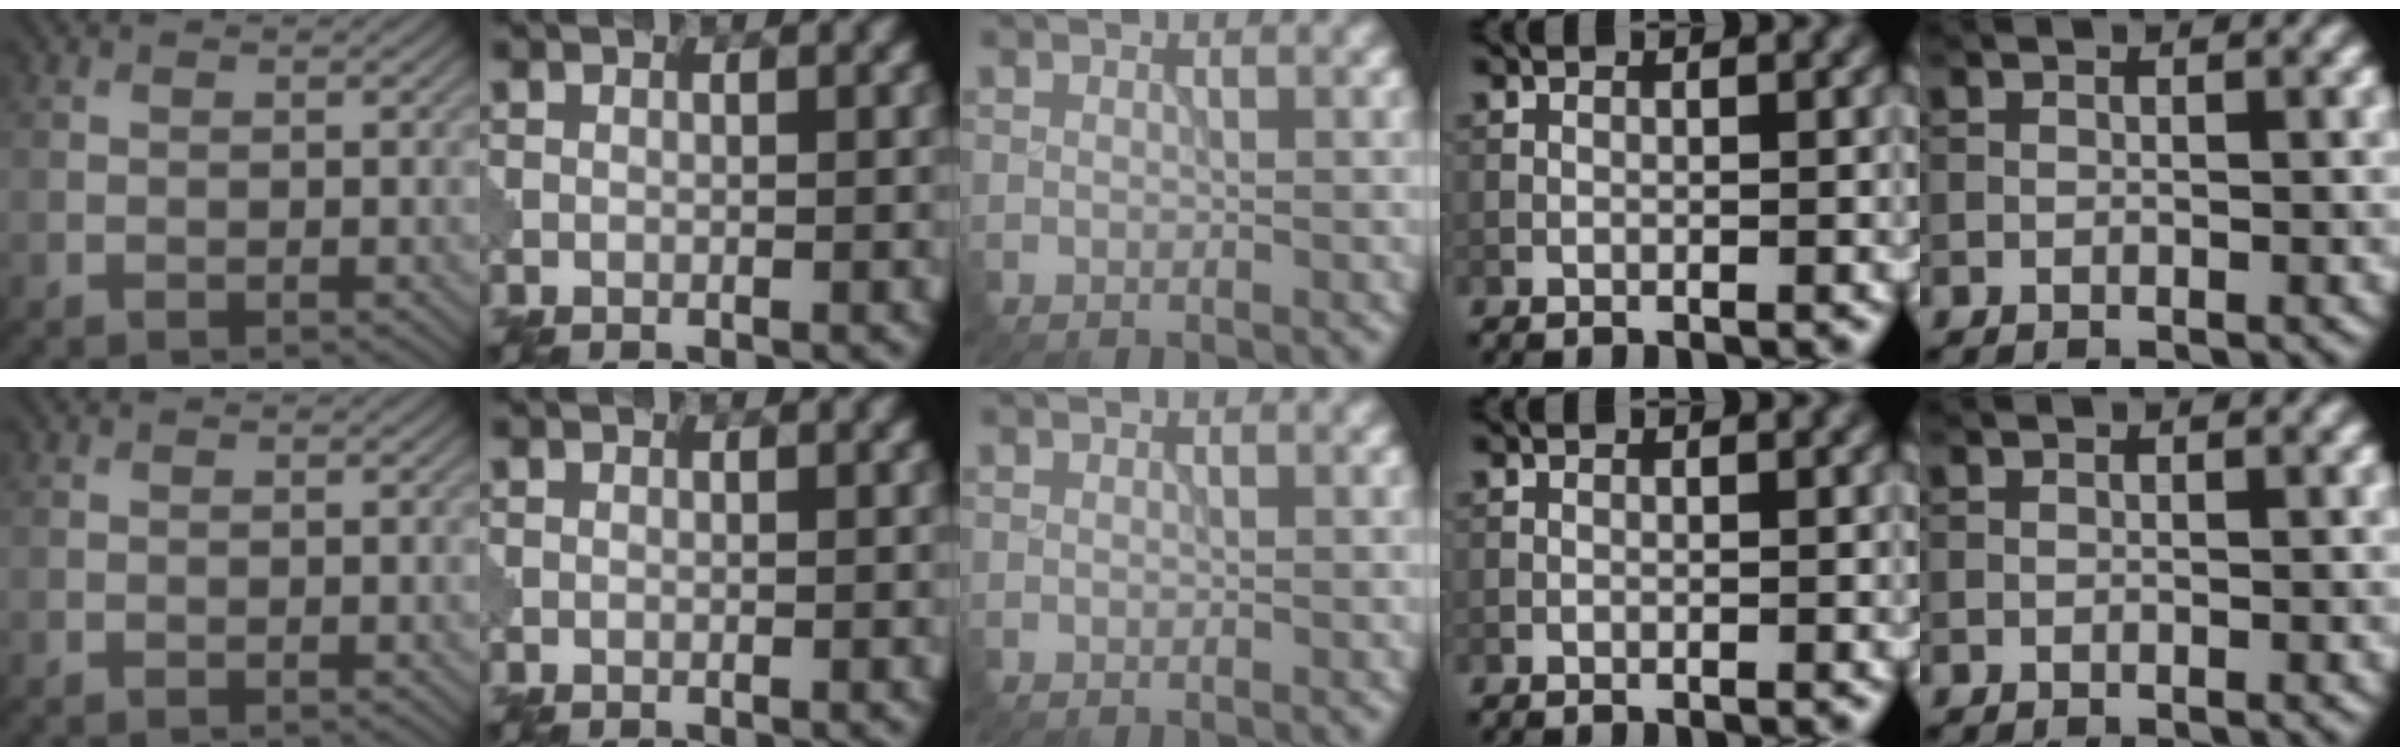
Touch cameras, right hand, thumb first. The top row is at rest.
{}